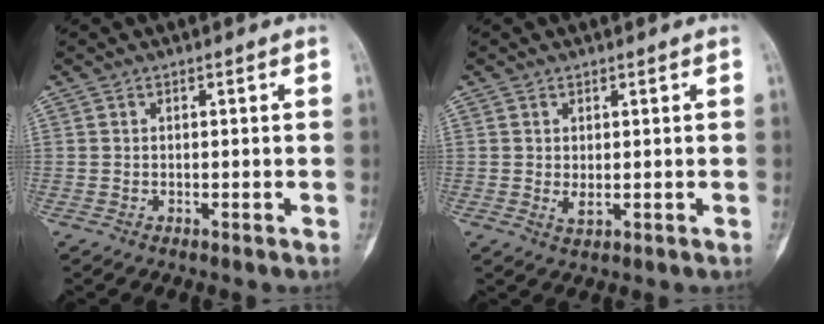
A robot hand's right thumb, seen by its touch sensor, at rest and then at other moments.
{"total": 1.7, "force": [0.1, 0.9, 1.4], "torque": [-0.028, -0.007, 0.007]}